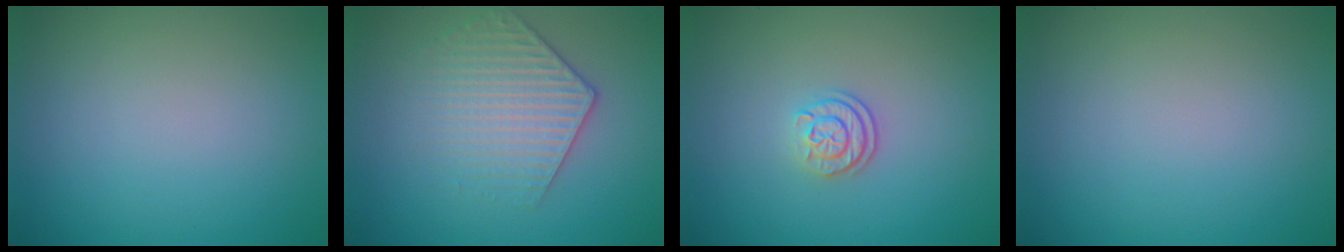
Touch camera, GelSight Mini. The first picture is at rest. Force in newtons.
{"total": 3.3, "press": 3.2, "slide": 1.0}
{"total": 2.2, "press": 1.8, "slide": 1.3}
{"total": 0.0}